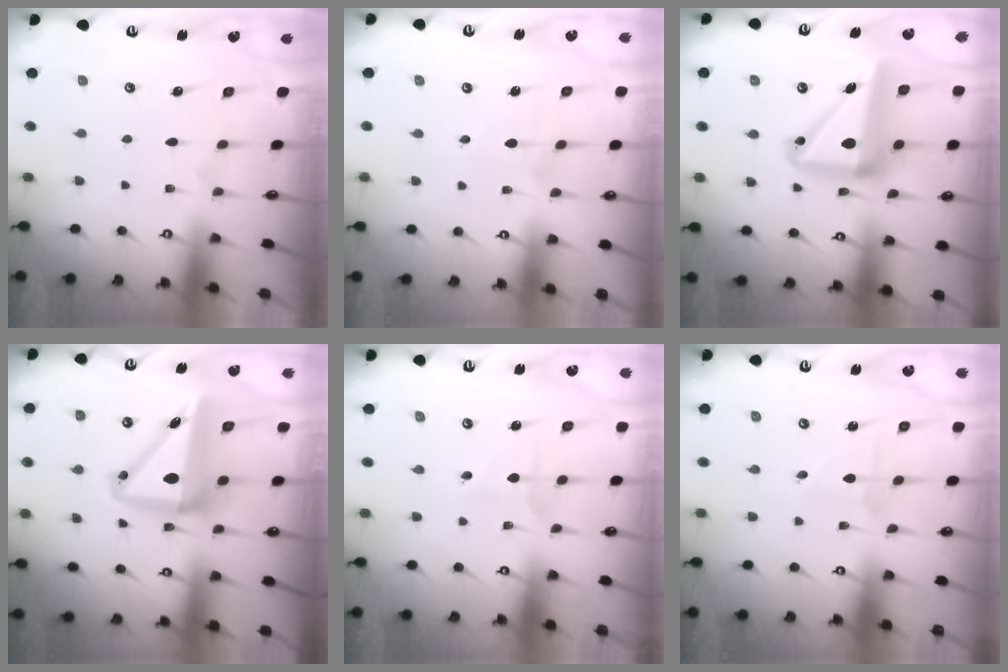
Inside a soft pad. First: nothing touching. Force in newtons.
{"total": 3.1, "press": 3.1, "slide": 0.4}
{"total": 16.8, "press": 16.6, "slide": 2.5}
{"total": 11.5, "press": 11.1, "slide": 3.2}
{"total": 2.7, "press": 2.7, "slide": 0.2}
{"total": 2.0, "press": 2.0, "slide": 0.2}